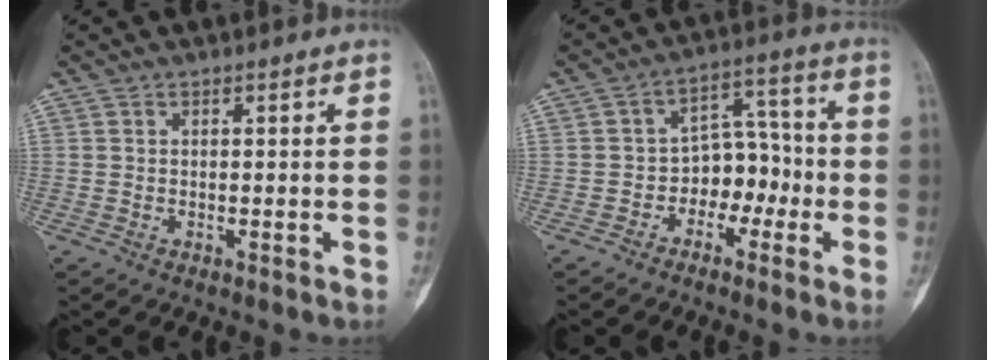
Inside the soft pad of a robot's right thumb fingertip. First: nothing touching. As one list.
[{"total": 7.8, "force": [-2.7, 5.8, 4.6], "torque": [-0.026, 0.046, -0.054]}]